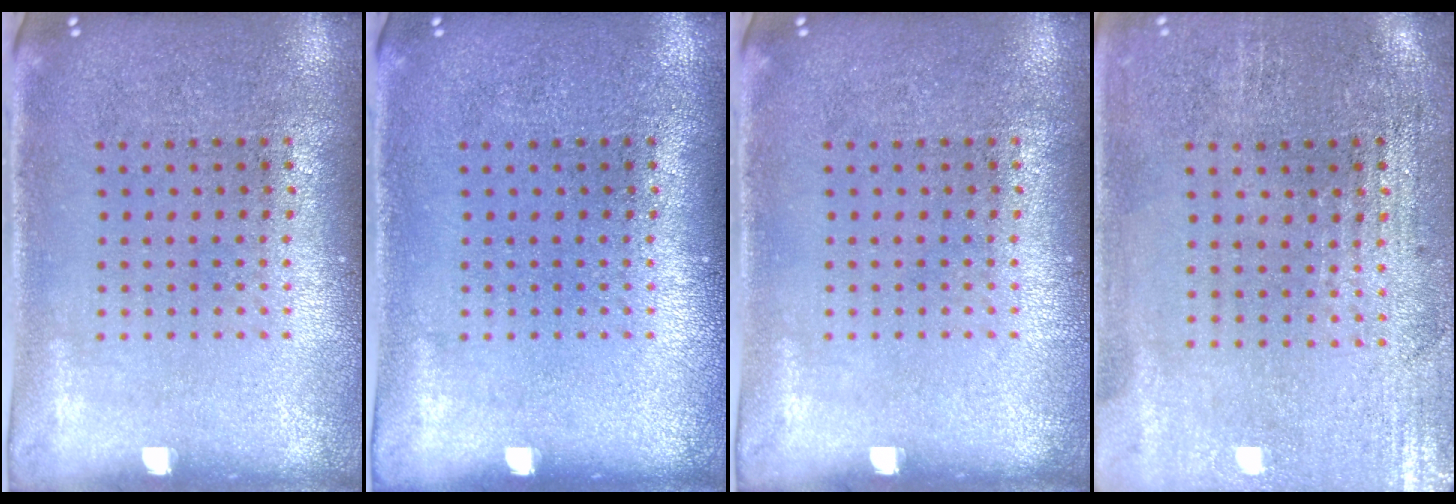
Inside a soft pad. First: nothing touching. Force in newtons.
{"total": 0.0}
{"total": 0.0}
{"total": 0.6, "press": 0.5, "slide": 0.4}